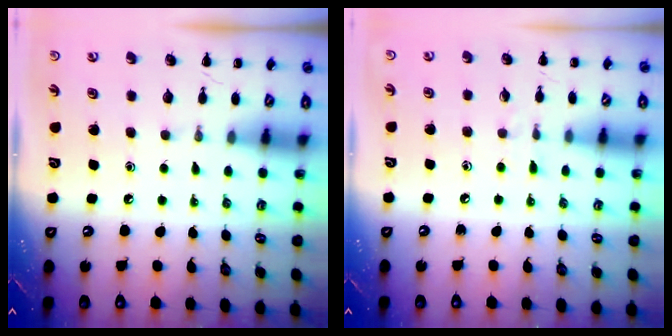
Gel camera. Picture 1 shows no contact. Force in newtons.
{"total": 4.0, "press": 3.7, "slide": 1.5}